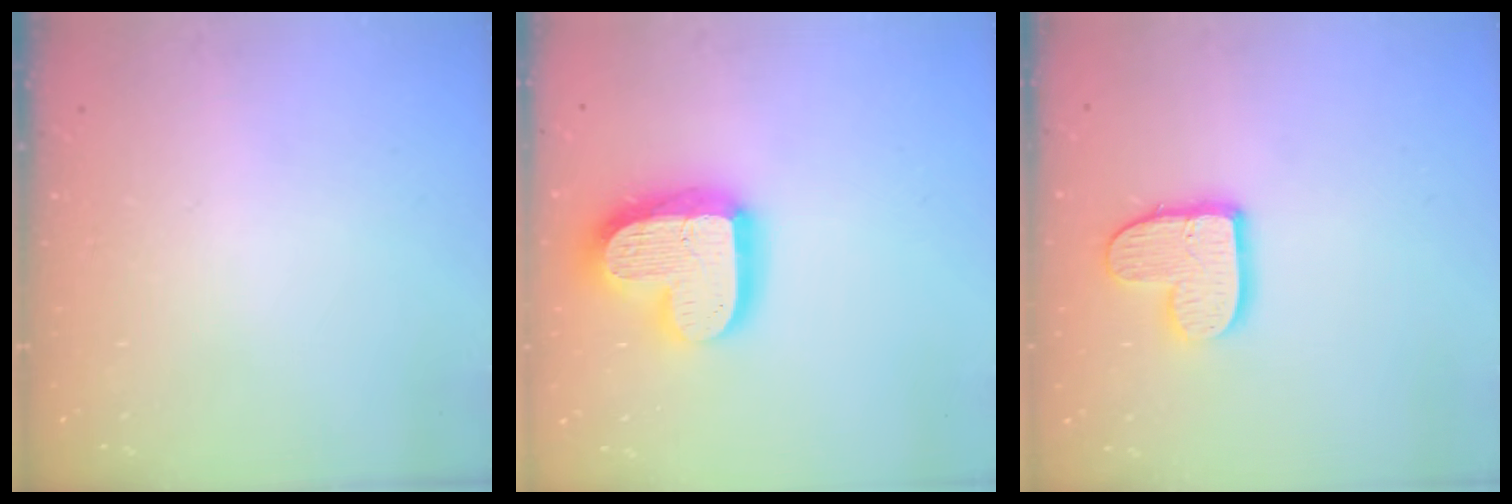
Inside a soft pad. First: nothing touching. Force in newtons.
{"total": 18.7, "press": 18.6, "slide": 1.5}
{"total": 11.3, "press": 11.3, "slide": 0.7}